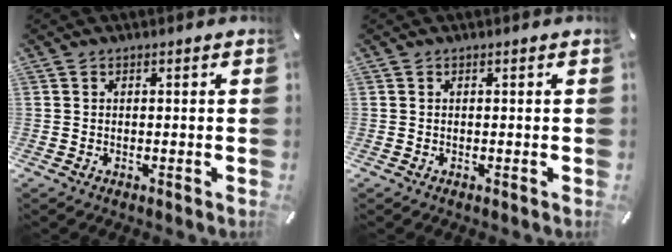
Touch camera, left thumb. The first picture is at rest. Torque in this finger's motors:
{"motor_torque": [0.00, 0.00, 0.00, 0.00, 0.00]}